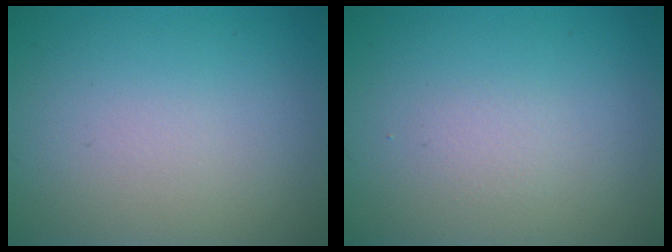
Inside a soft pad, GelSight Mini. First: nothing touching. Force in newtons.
{"total": 0.7, "press": 0.7, "slide": 0.0}